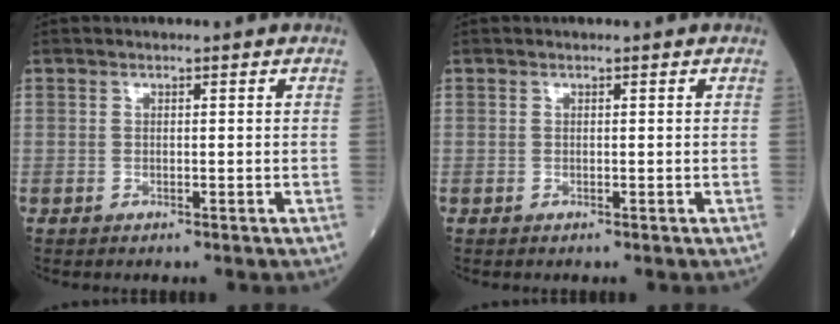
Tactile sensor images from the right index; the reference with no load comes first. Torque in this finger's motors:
{"motor_torque": [0.00, 0.00, 0.00, 0.00]}